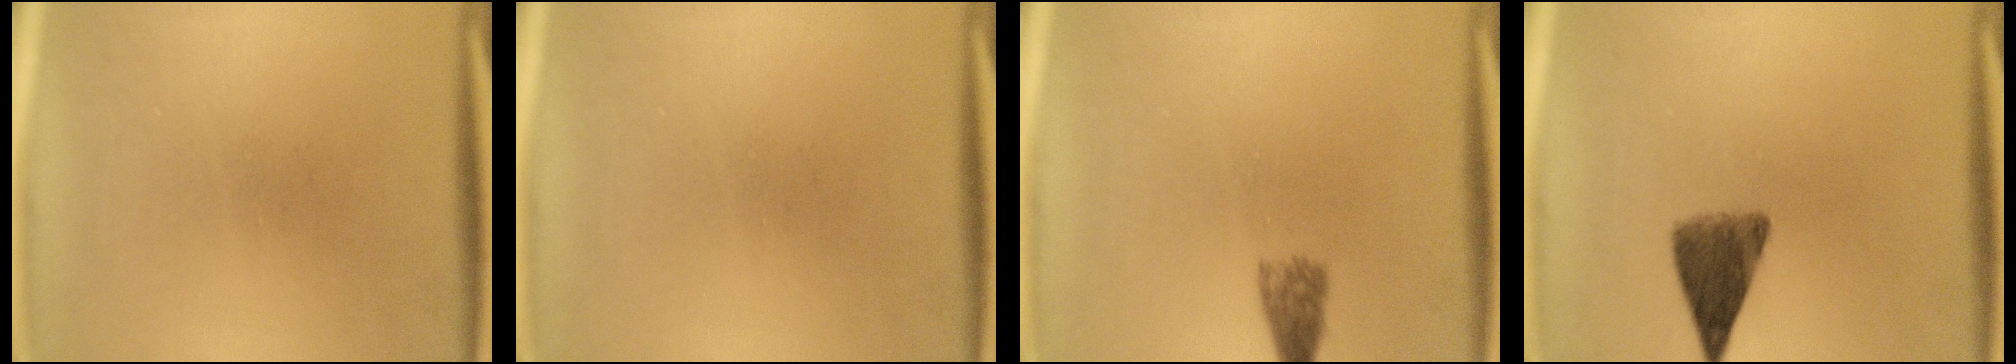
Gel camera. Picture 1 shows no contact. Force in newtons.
{"total": 0.0}
{"total": 2.7}
{"total": 6.4}